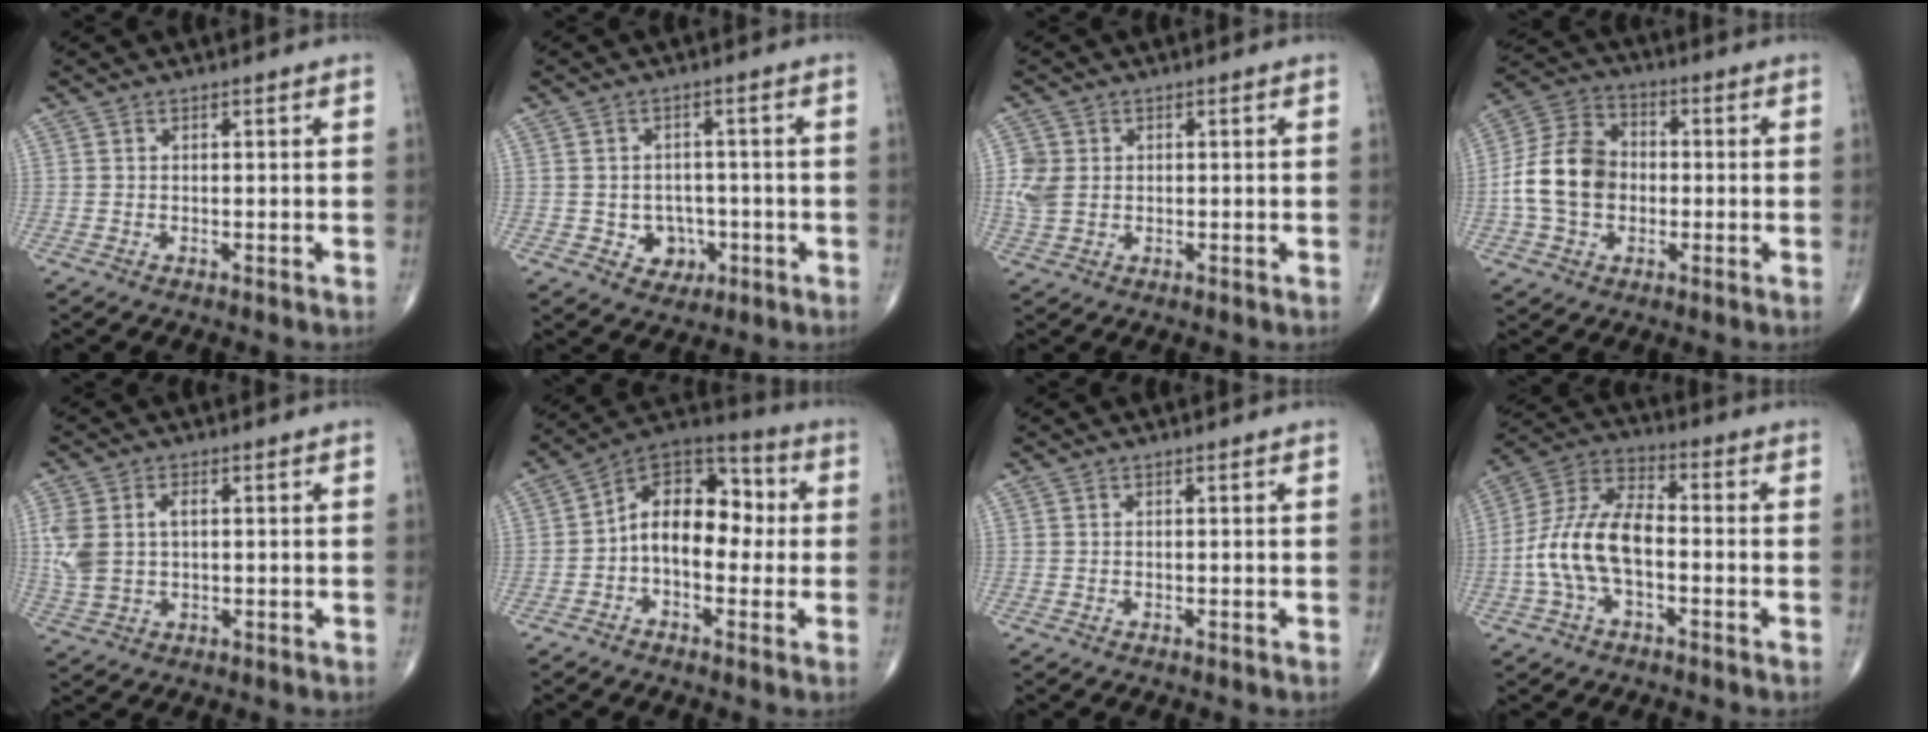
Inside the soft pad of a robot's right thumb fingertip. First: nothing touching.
{"total": 5.5, "force": [-1.5, 4.7, 2.3], "torque": [-0.001, 0.011, -0.014]}
{"total": 4.5, "force": [0.3, 3.6, 2.7], "torque": [-0.060, 0.003, 0.010]}
{"total": 13.1, "force": [-1.1, 10.0, 8.5], "torque": [-0.143, 0.031, -0.029]}
{"total": 8.0, "force": [1.1, 5.1, 6.1], "torque": [-0.146, 0.012, 0.030]}
{"total": 14.0, "force": [-0.3, 8.9, 10.8], "torque": [-0.127, 0.046, -0.021]}
{"total": 0.0}
{"total": 13.3, "force": [-2.4, 7.1, 11.0], "torque": [-0.223, 0.041, -0.051]}